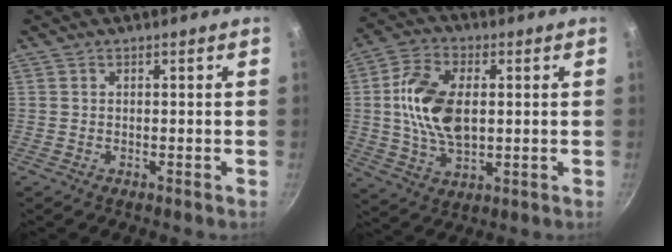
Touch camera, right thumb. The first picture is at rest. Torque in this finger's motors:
{"motor_torque": [0.20, 0.59, 1.35, 0.37, 0.34]}